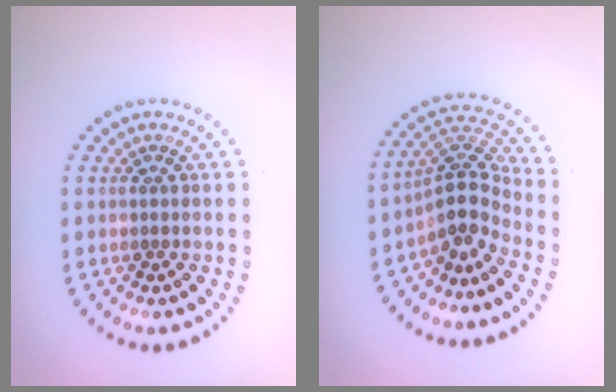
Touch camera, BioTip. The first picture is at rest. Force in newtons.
{"total": 3.9, "press": 2.8, "slide": 2.7}